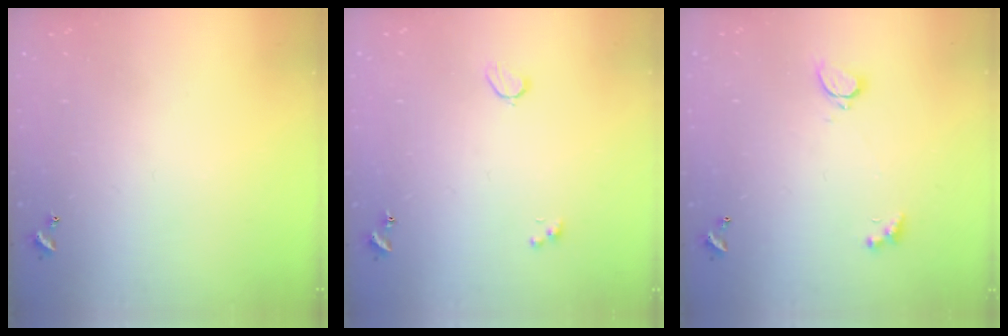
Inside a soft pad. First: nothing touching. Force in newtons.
{"total": 2.6, "press": 2.5, "slide": 0.6}
{"total": 1.9, "press": 1.8, "slide": 0.6}